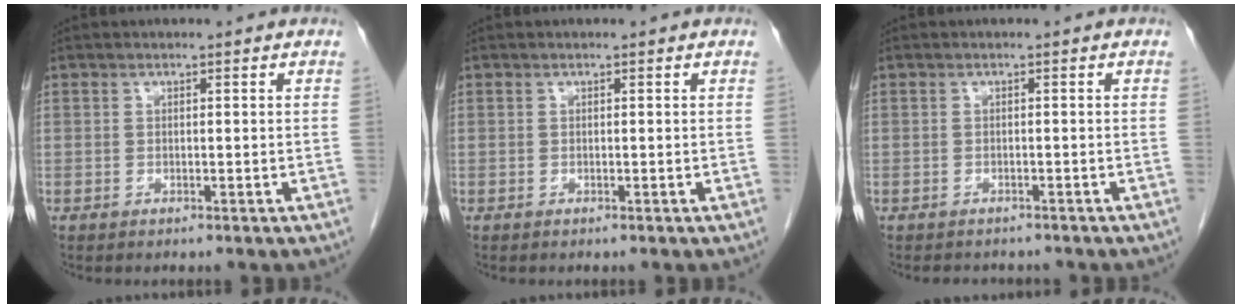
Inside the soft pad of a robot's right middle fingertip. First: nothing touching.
{"total": 0.0}
{"total": 3.4, "force": [-3.0, 1.4, 0.8], "torque": [-0.011, -0.003, -0.037]}